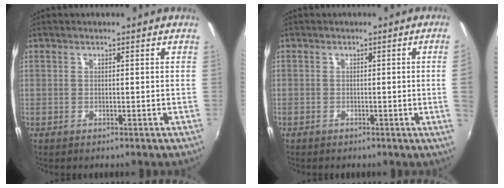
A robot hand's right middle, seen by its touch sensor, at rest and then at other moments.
{"total": 2.4, "force": [-0.2, -1.4, 1.9], "torque": [-0.033, -0.011, 0.003]}